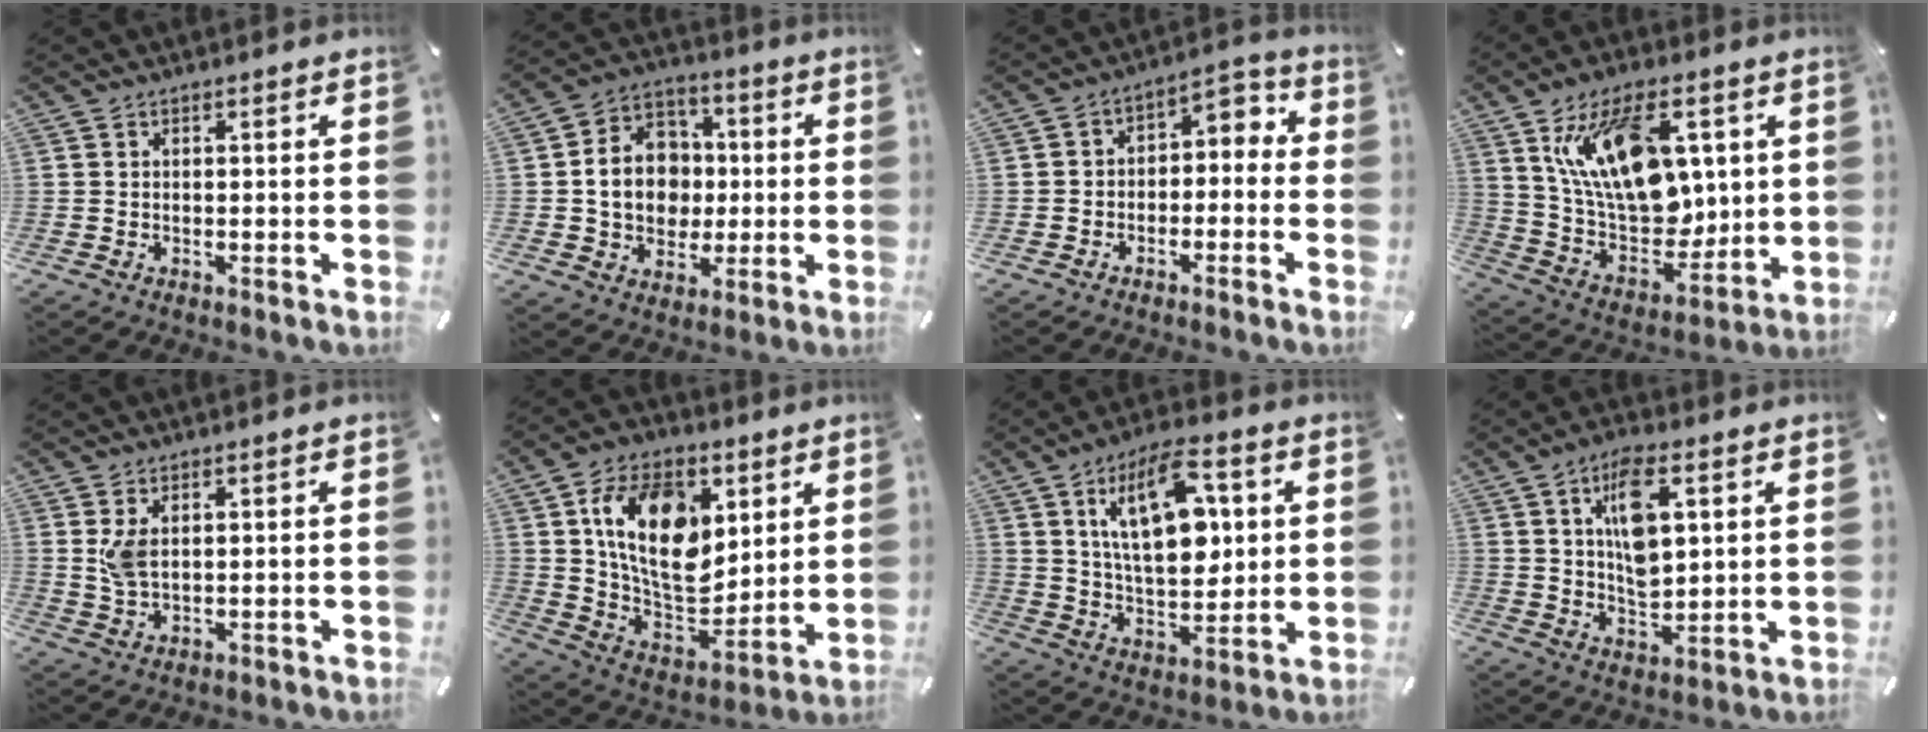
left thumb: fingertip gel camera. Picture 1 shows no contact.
{"total": 12.7, "force": [-0.5, 11.2, 6.1], "torque": [-0.115, 0.018, -0.003]}
{"total": 4.7, "force": [-2.4, 3.7, 1.5], "torque": [-0.018, 0.020, -0.053]}
{"total": 20.3, "force": [7.7, 12.3, 14.2], "torque": [-0.265, -0.030, 0.135]}
{"total": 4.9, "force": [1.4, 2.6, 3.9], "torque": [-0.088, 0.002, 0.023]}
{"total": 18.7, "force": [6.3, 12.6, 12.3], "torque": [-0.226, -0.014, 0.117]}
{"total": 18.2, "force": [6.3, 9.7, 14.0], "torque": [-0.246, -0.008, 0.104]}
{"total": 11.7, "force": [4.6, 6.3, 8.8], "torque": [-0.155, -0.005, 0.079]}